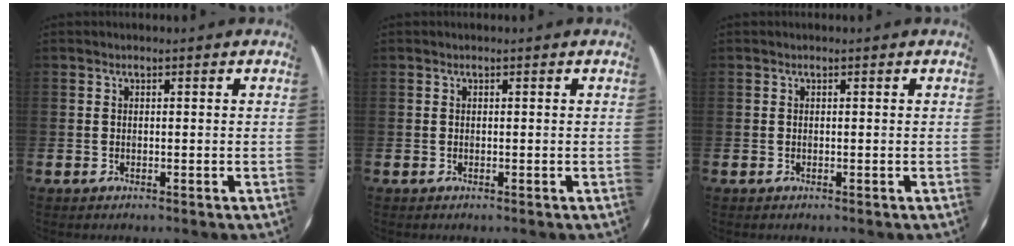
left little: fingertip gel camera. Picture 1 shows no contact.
{"total": 0.0}
{"total": 0.0}